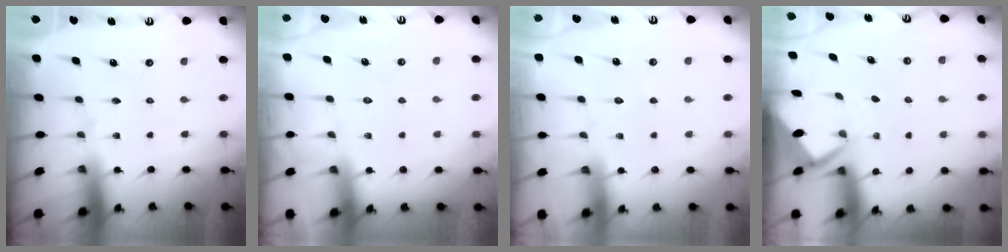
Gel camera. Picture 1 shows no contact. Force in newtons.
{"total": 3.9, "press": 3.8, "slide": 0.5}
{"total": 5.0, "press": 5.0, "slide": 0.5}
{"total": 2.6, "press": 2.6, "slide": 0.0}